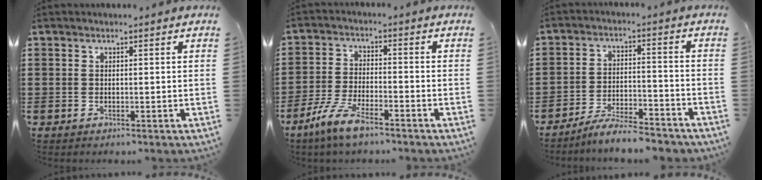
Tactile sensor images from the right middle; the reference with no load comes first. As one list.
[{"total": 6.7, "force": [-4.7, 1.4, 4.6], "torque": [-0.113, -0.008, -0.094]}, {"total": 5.9, "force": [-5.7, 0.3, 1.8], "torque": [-0.036, 0.000, -0.110]}]